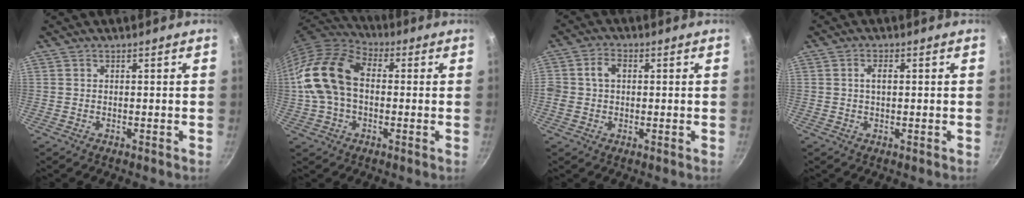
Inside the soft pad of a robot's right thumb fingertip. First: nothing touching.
{"total": 15.3, "force": [0.2, 10.6, 11.0], "torque": [-0.192, 0.032, -0.013]}
{"total": 4.2, "force": [0.5, 3.2, 2.6], "torque": [-0.035, 0.008, 0.002]}
{"total": 2.2, "force": [0.3, 1.1, 1.9], "torque": [-0.033, 0.004, 0.004]}